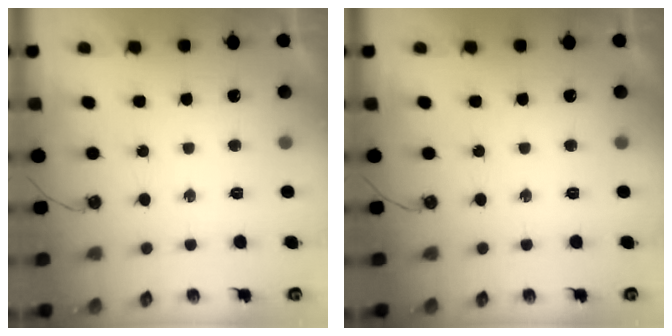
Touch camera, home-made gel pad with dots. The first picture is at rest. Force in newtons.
{"total": 0.0}